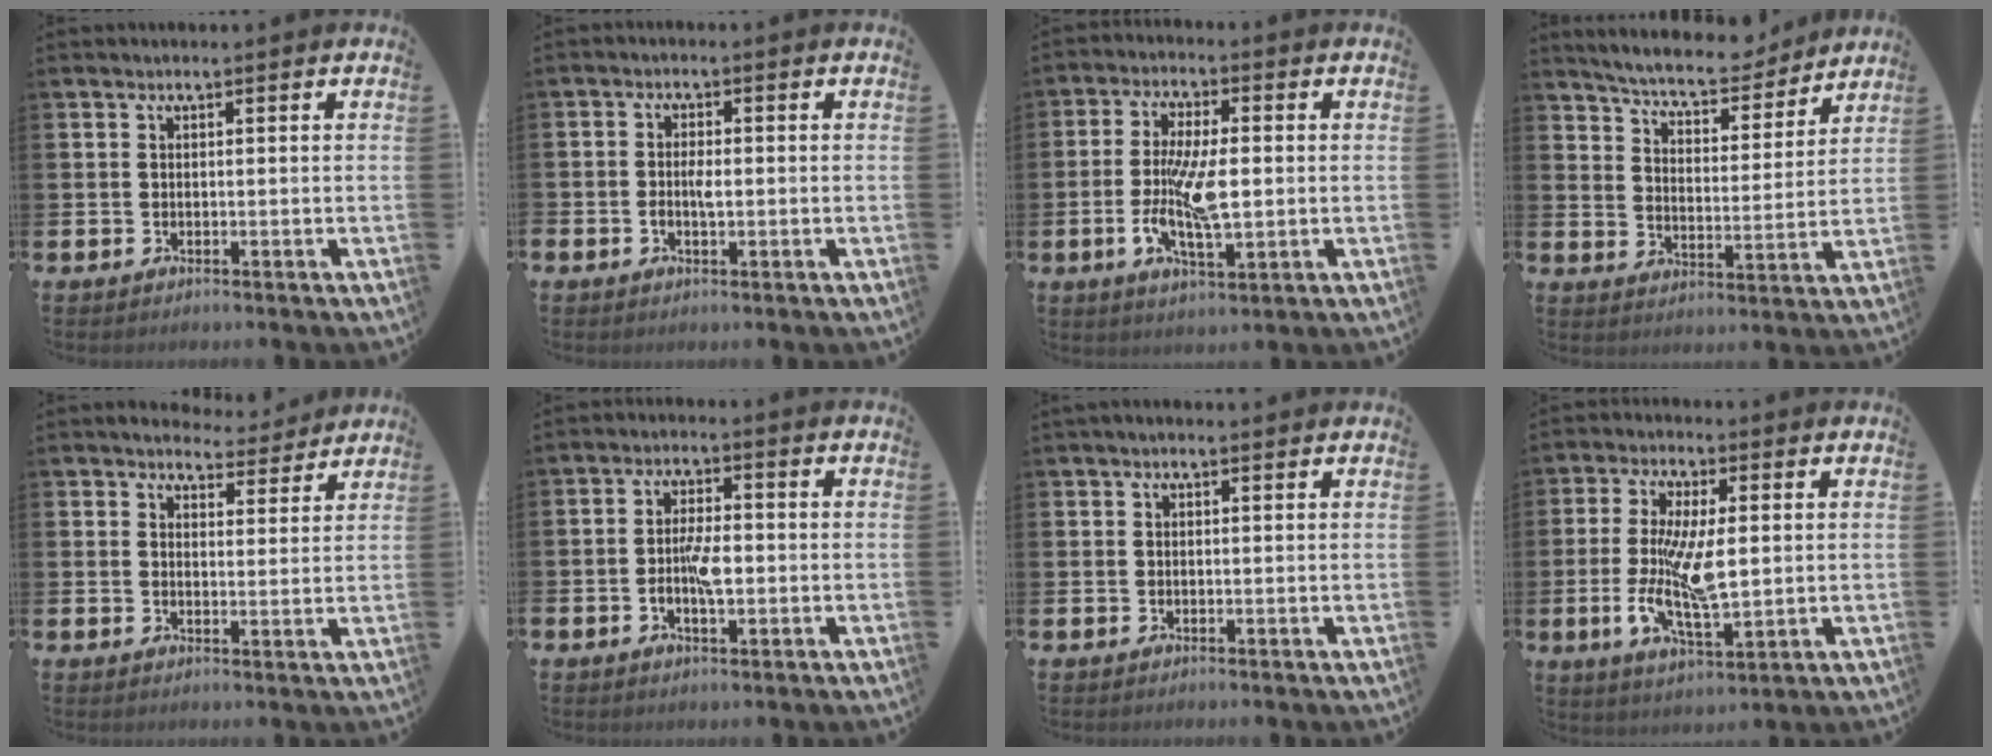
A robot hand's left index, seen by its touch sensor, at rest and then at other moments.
{"total": 1.9, "force": [-0.5, 1.1, 1.5], "torque": [-0.026, 0.001, -0.011]}
{"total": 8.4, "force": [-0.6, 2.9, 7.9], "torque": [-0.158, -0.003, -0.014]}
{"total": 7.0, "force": [6.7, 1.2, 1.5], "torque": [-0.057, -0.046, 0.116]}
{"total": 4.5, "force": [4.3, 1.2, 0.0], "torque": [0.001, -0.034, 0.074]}
{"total": 4.1, "force": [-0.9, 1.8, 3.6], "torque": [-0.056, 0.001, -0.018]}
{"total": 0.6, "force": [0.3, 0.2, 0.5], "torque": [0.000, 0.000, 0.002]}
{"total": 9.4, "force": [0.2, 3.4, 8.7], "torque": [-0.161, -0.006, 0.002]}